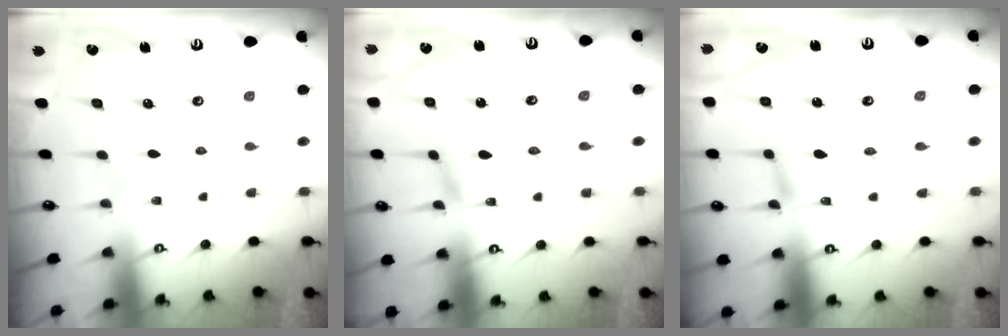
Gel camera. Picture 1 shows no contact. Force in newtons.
{"total": 2.5, "press": 2.5, "slide": 0.2}
{"total": 2.8, "press": 2.8, "slide": 0.2}